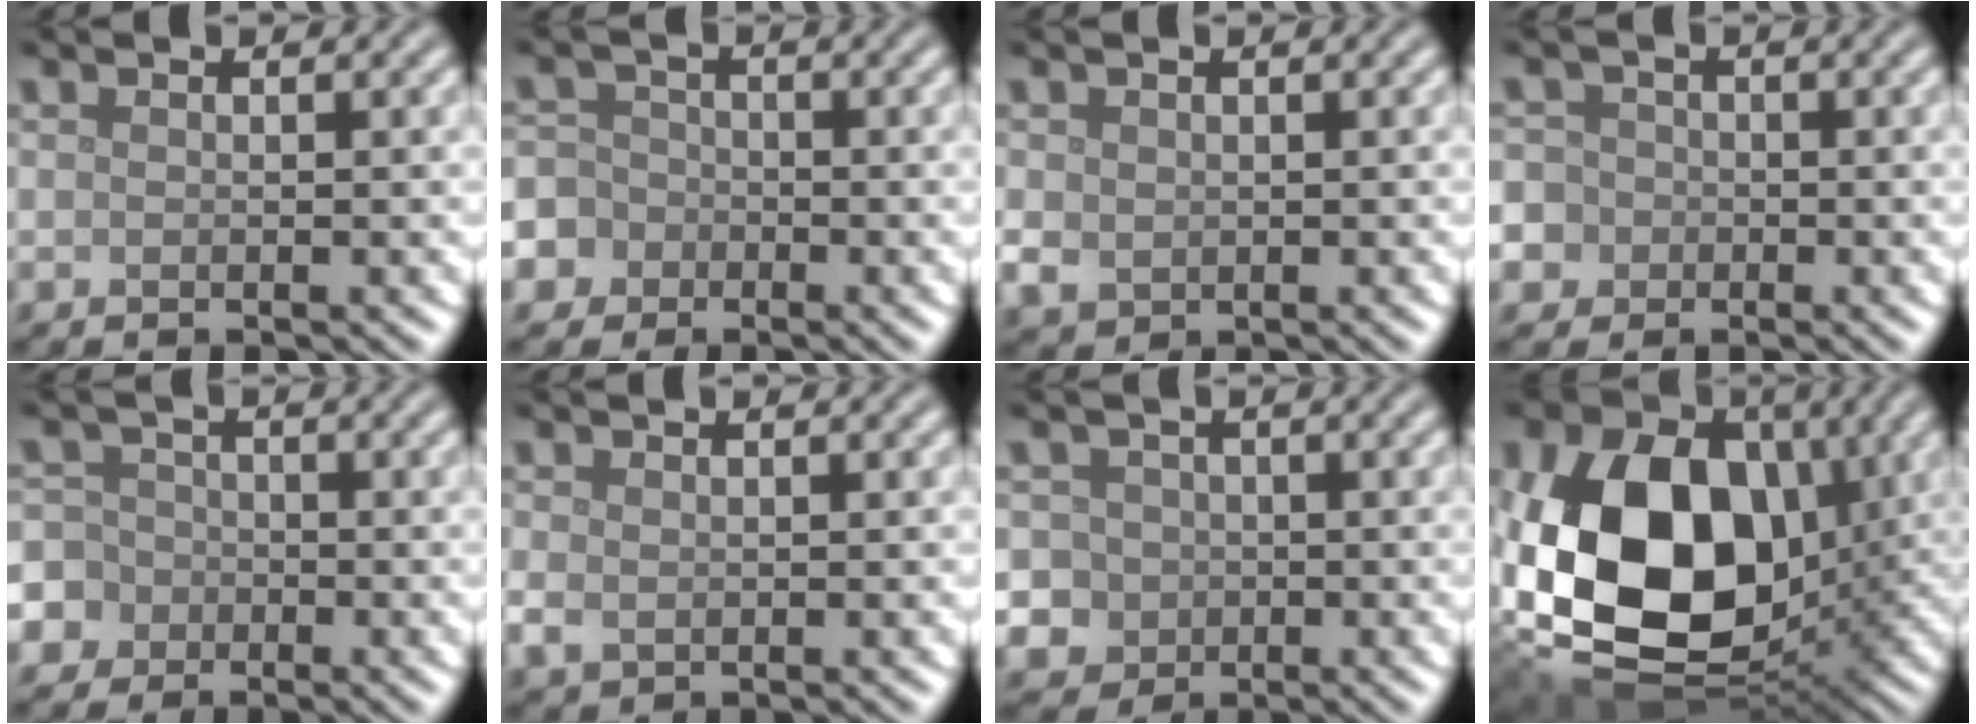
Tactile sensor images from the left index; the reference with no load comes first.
{"total": 7.0, "force": [-3.3, 6.0, 1.3], "torque": [-0.035, -0.008, -0.085]}
{"total": 2.0, "force": [0.1, 1.8, 0.9], "torque": [-0.022, -0.004, 0.003]}
{"total": 7.6, "force": [-2.3, 6.9, 2.0], "torque": [-0.047, 0.002, -0.081]}
{"total": 7.4, "force": [-3.0, 6.6, 1.5], "torque": [-0.043, -0.006, -0.086]}
{"total": 1.5, "force": [-0.1, 1.3, 0.9], "torque": [-0.023, -0.004, 0.000]}
{"total": 5.6, "force": [-0.3, 5.4, 1.5], "torque": [-0.023, 0.020, -0.026]}
{"total": 17.5, "force": [0.9, 12.3, 12.4], "torque": [-0.259, -0.017, 0.009]}